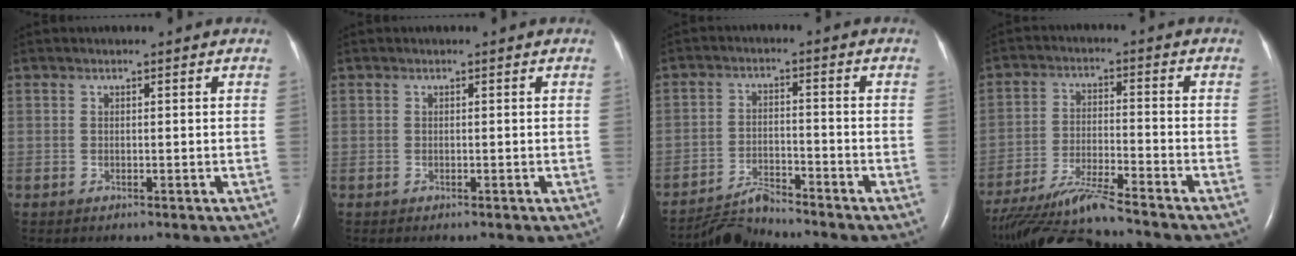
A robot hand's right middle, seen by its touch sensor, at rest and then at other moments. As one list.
[{"total": 0.0}, {"total": 5.3, "force": [-5.3, -0.4, 0.2], "torque": [-0.012, -0.015, -0.095]}, {"total": 11.9, "force": [-10.8, -1.2, 4.7], "torque": [-0.086, -0.022, -0.193]}]